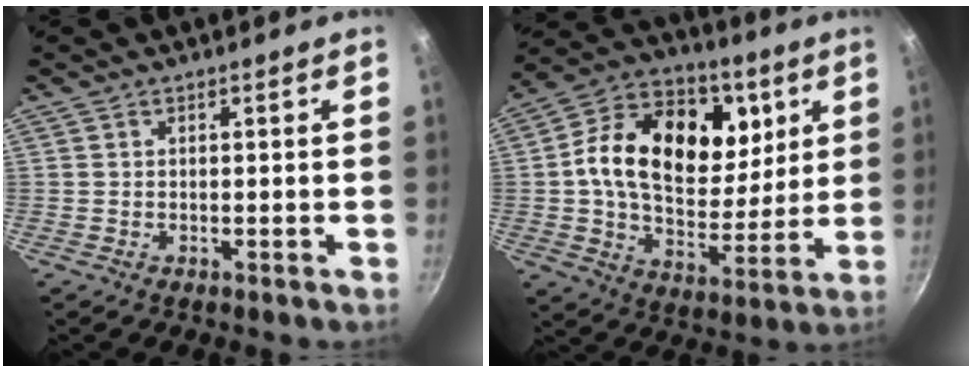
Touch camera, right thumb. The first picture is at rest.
{"total": 23.1, "force": [6.3, 15.8, 15.7], "torque": [-0.231, -0.018, 0.086]}